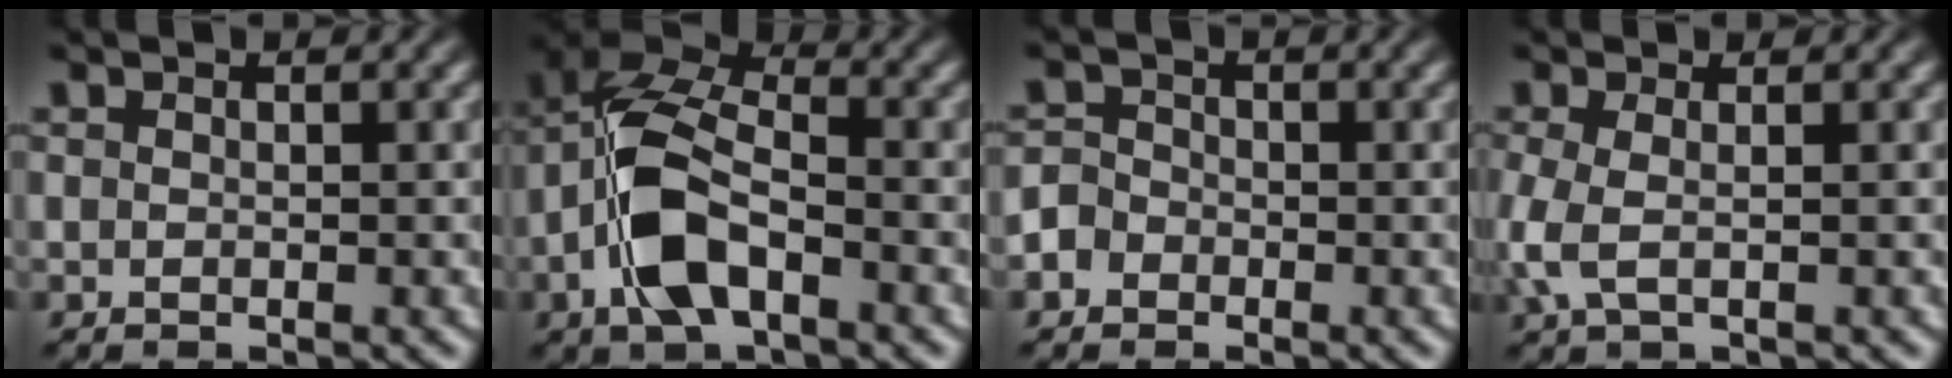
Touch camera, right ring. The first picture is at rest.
{"total": 10.3, "force": [0.4, 7.0, 7.5], "torque": [-0.161, -0.016, 0.001]}
{"total": 2.2, "force": [-1.1, 1.9, 0.3], "torque": [-0.002, -0.004, -0.023]}
{"total": 2.5, "force": [-0.1, 1.3, 2.1], "torque": [-0.064, -0.008, 0.006]}